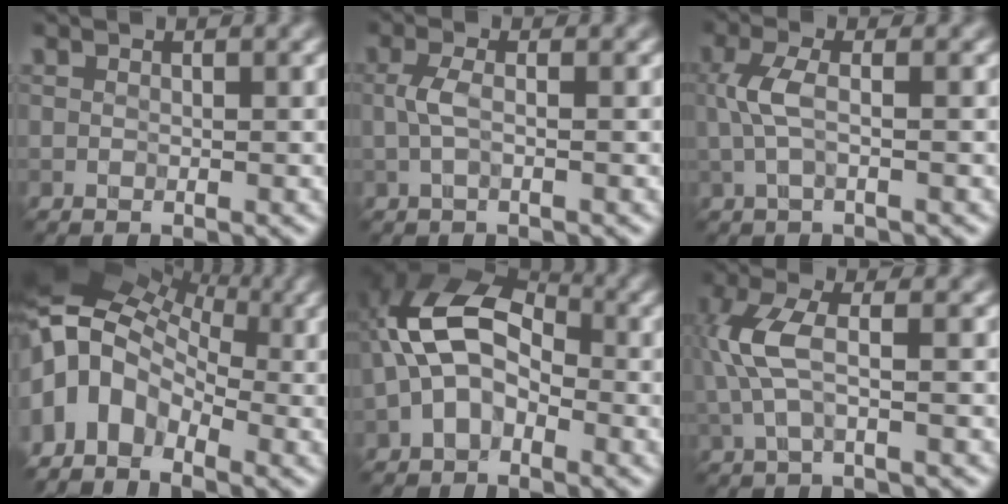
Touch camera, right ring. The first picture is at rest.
{"total": 1.4, "force": [-0.3, 0.3, 1.4], "torque": [-0.033, 0.009, -0.005]}
{"total": 2.3, "force": [0.0, 0.6, 2.3], "torque": [-0.055, 0.011, -0.001]}
{"total": 11.6, "force": [-1.6, 8.7, 7.6], "torque": [-0.131, 0.022, -0.027]}
{"total": 6.8, "force": [-0.8, 4.4, 5.2], "torque": [-0.109, 0.029, -0.028]}
{"total": 4.0, "force": [0.3, 1.3, 3.8], "torque": [-0.100, 0.013, 0.003]}